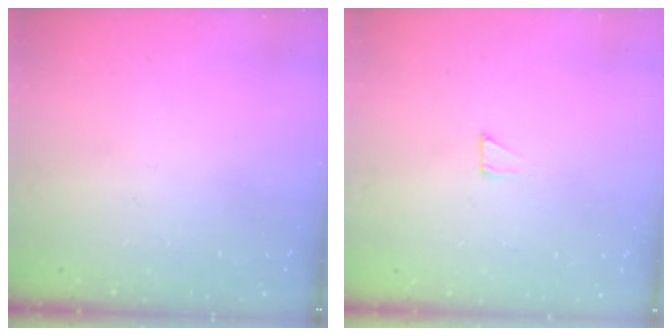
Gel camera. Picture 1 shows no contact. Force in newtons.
{"total": 1.9, "press": 1.9, "slide": 0.1}